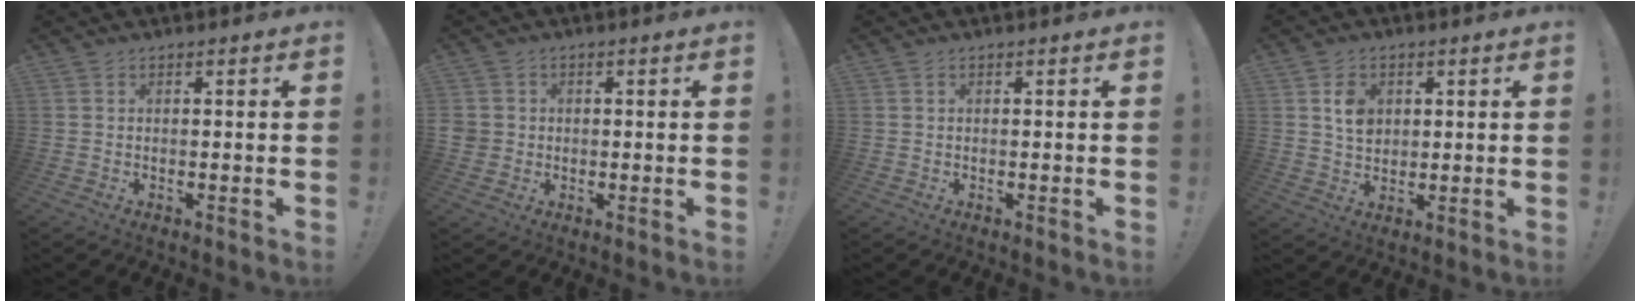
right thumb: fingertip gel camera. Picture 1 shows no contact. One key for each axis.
{"total": 3.2, "fx": 0.1, "fy": 3.1, "fz": 0.9, "tx": -0.012, "ty": 0.004, "tz": 0.005}
{"total": 0.0}
{"total": 6.8, "fx": 2.0, "fy": 5.5, "fz": 3.5, "tx": -0.039, "ty": -0.001, "tz": 0.034}